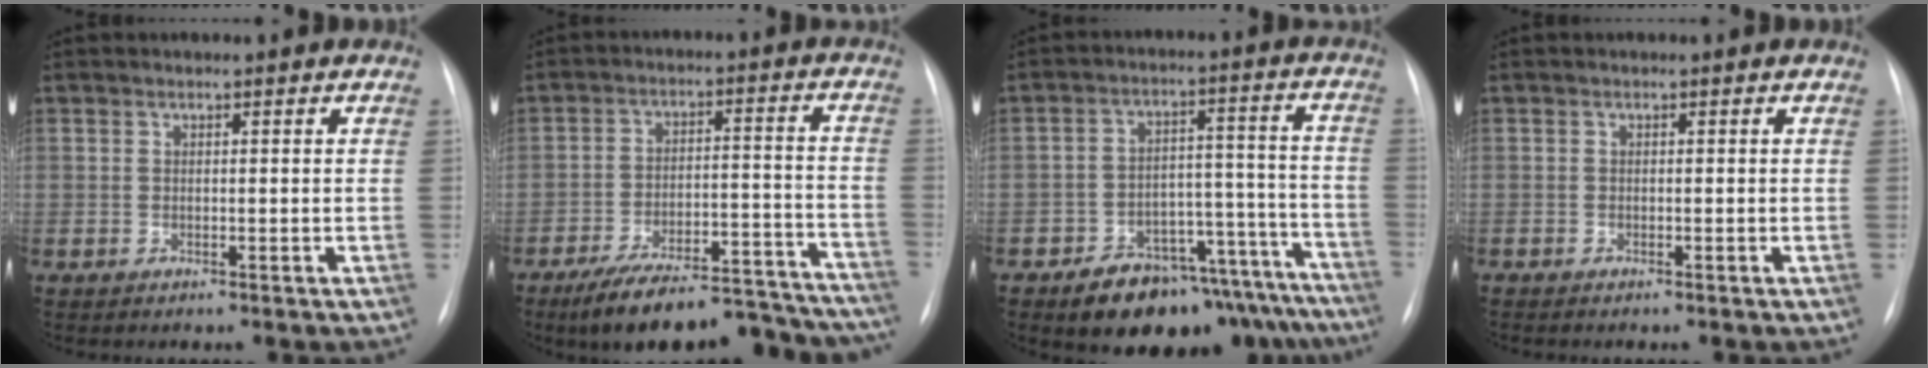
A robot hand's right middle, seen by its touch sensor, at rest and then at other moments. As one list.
[{"total": 23.1, "force": [-20.3, 6.3, 9.1], "torque": [-0.096, 0.029, -0.281]}, {"total": 16.7, "force": [-13.5, 7.2, 6.7], "torque": [-0.034, 0.059, -0.181]}, {"total": 0.0}]